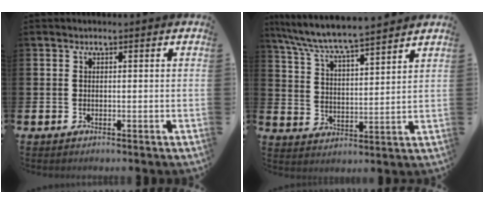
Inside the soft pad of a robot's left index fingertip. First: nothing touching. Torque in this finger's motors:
{"motor_torque": [0.09, -0.26, 0.96, 0.21]}